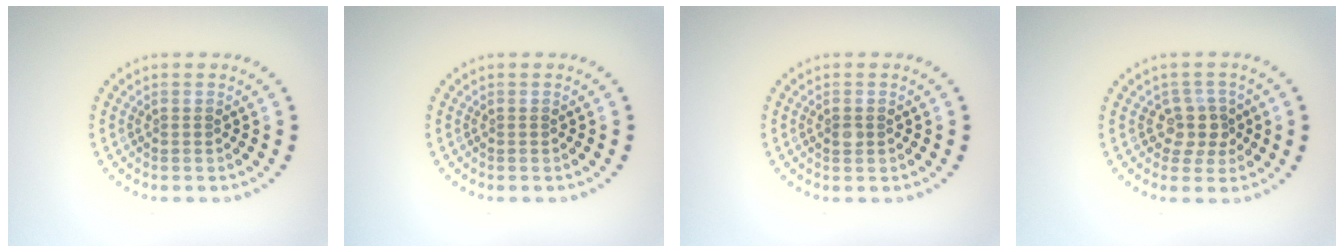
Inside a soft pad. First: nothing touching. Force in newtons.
{"total": 0.0}
{"total": 0.9, "press": 0.9, "slide": 0.2}
{"total": 2.5, "press": 2.0, "slide": 1.4}